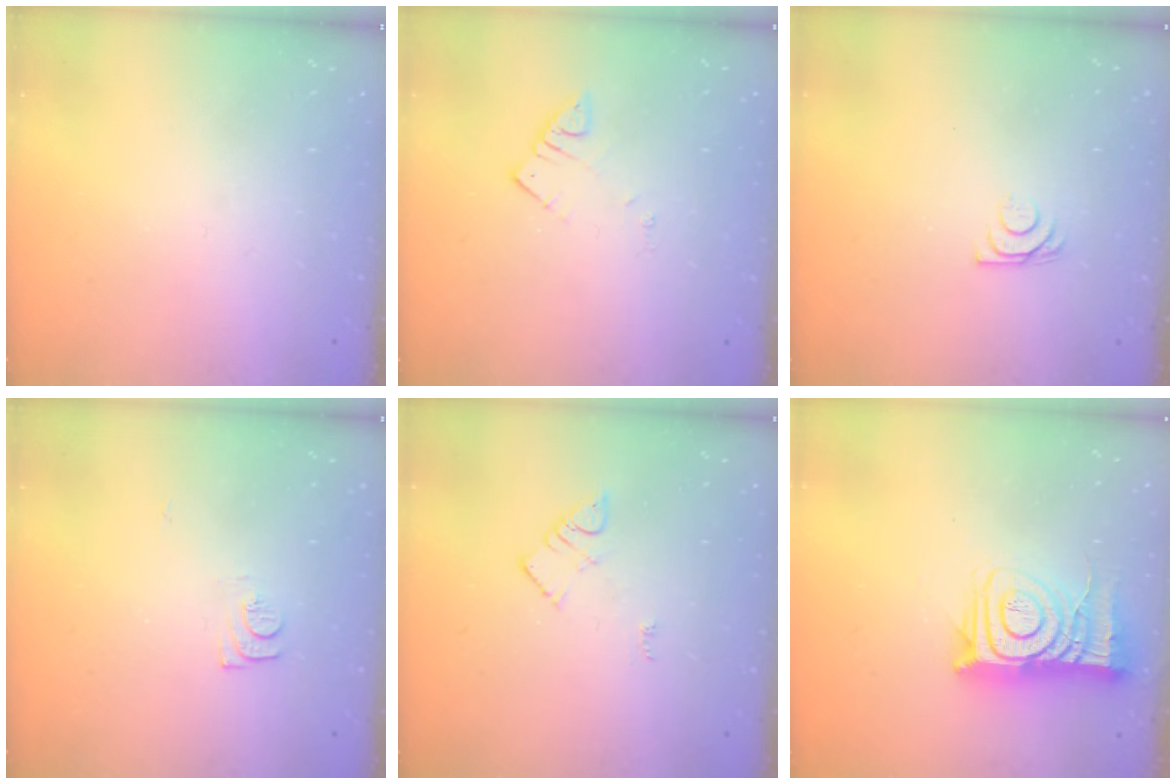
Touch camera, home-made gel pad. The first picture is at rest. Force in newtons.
{"total": 2.8, "press": 2.7, "slide": 0.3}
{"total": 6.1, "press": 6.0, "slide": 0.8}
{"total": 7.0, "press": 7.0, "slide": 0.6}
{"total": 4.3, "press": 4.2, "slide": 0.6}
{"total": 13.6, "press": 13.6, "slide": 1.0}